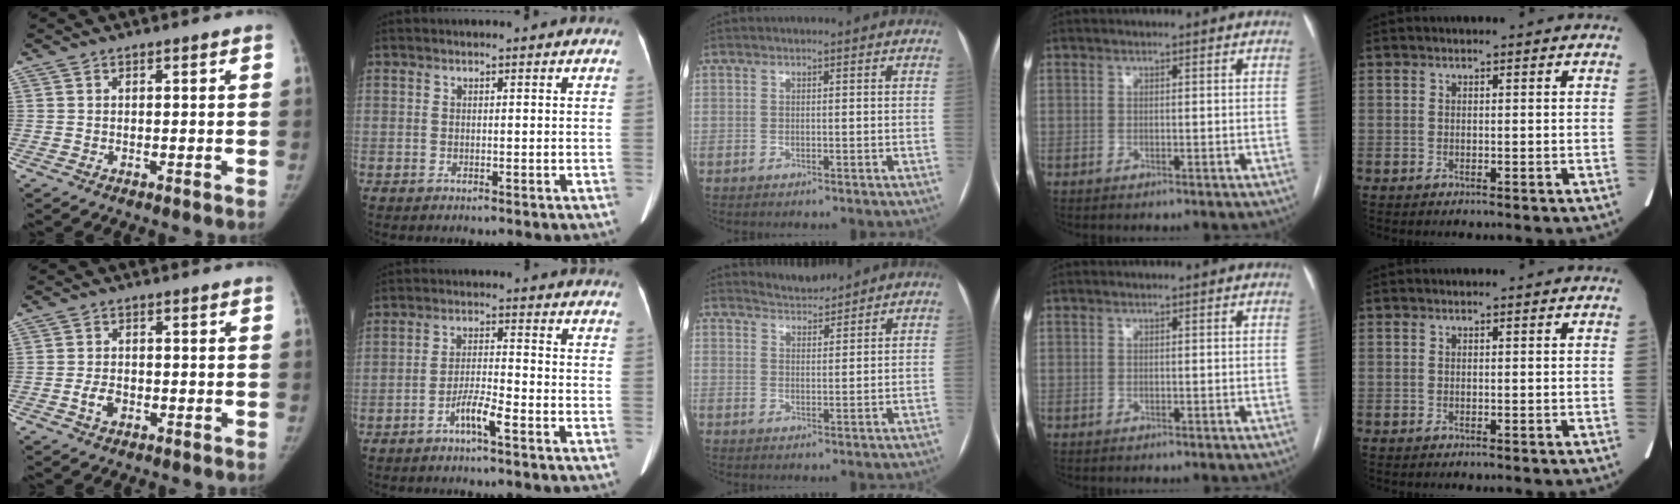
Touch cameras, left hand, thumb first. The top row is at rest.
{"thumb": {"total": 3.0, "force": [-1.1, 2.0, 1.9], "torque": [-0.033, 0.008, -0.018]}, "index": {"total": 4.4, "force": [-2.8, 0.1, 3.4], "torque": [-0.070, 0.002, -0.055]}, "middle": {"total": 3.3, "force": [3.3, 0.0, -0.3], "torque": [-0.002, 0.004, 0.063]}}